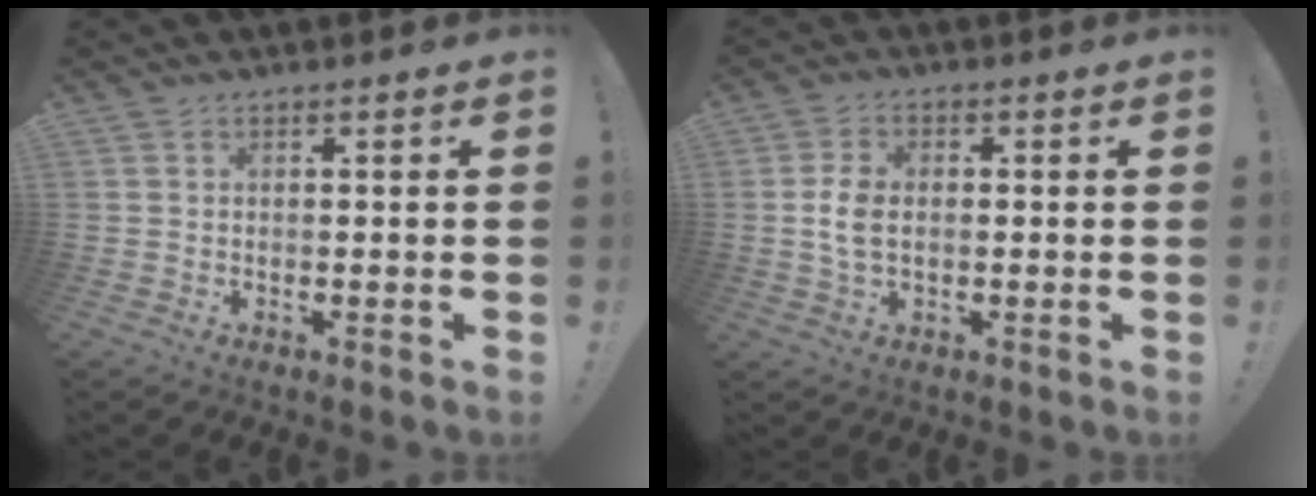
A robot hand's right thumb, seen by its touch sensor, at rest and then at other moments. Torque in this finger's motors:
{"motor_torque": [-0.18, 0.27, 0.18, 0.26, 0.03]}